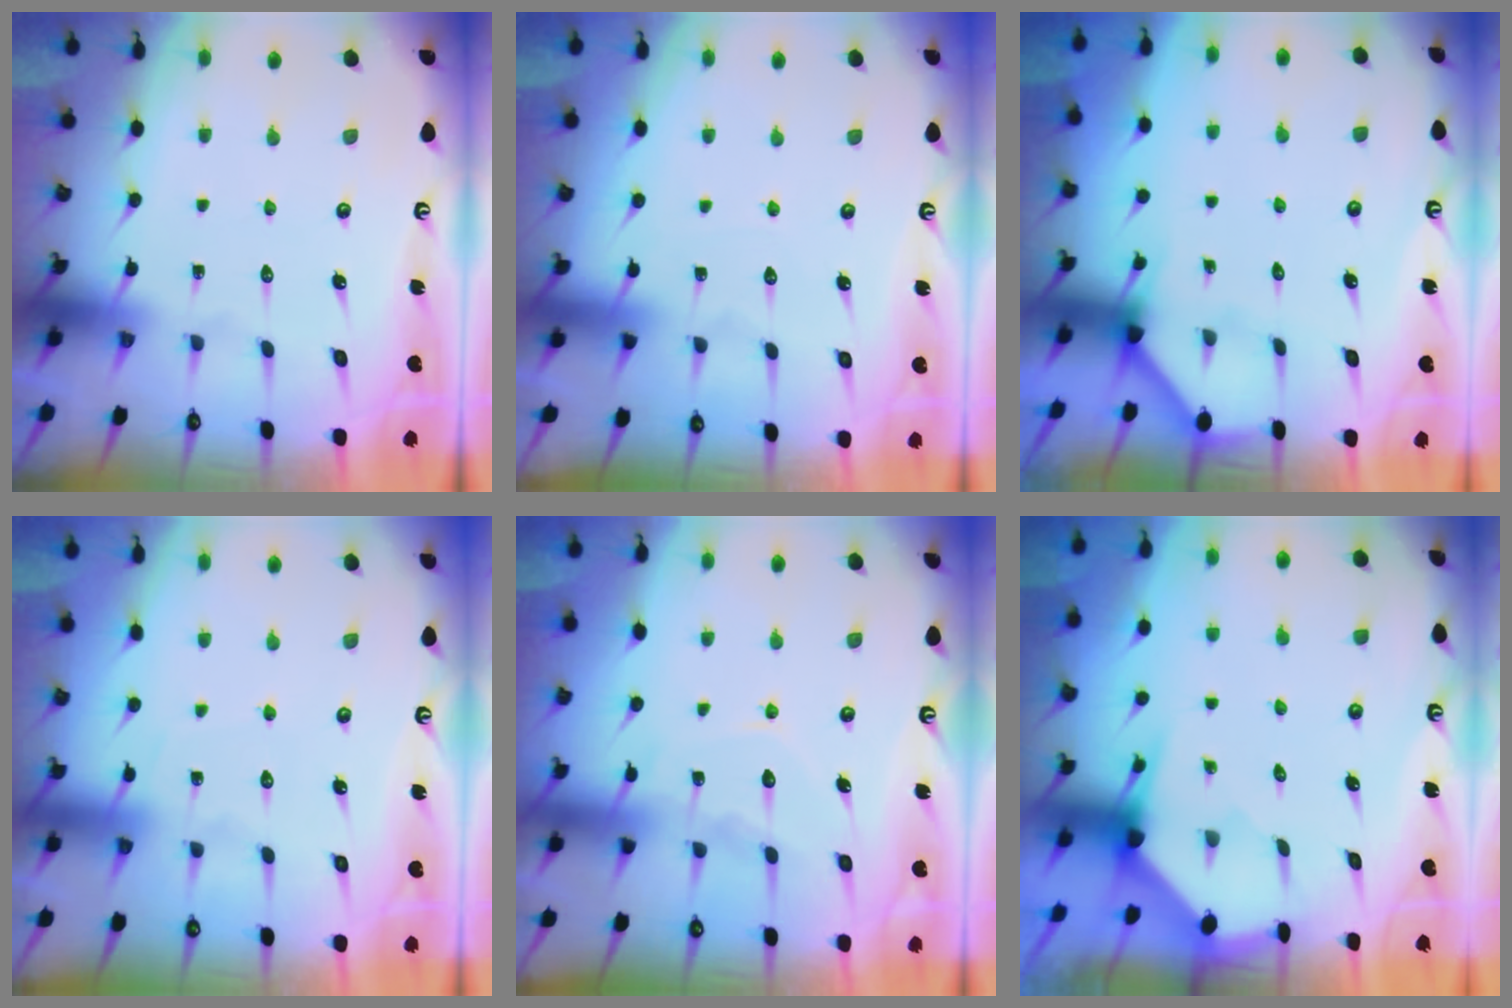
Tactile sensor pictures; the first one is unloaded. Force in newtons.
{"total": 2.7, "press": 2.7, "slide": 0.3}
{"total": 2.2, "press": 2.2, "slide": 0.2}
{"total": 5.2, "press": 5.1, "slide": 0.7}
{"total": 7.9, "press": 7.8, "slide": 0.7}
{"total": 3.2, "press": 3.2, "slide": 0.3}